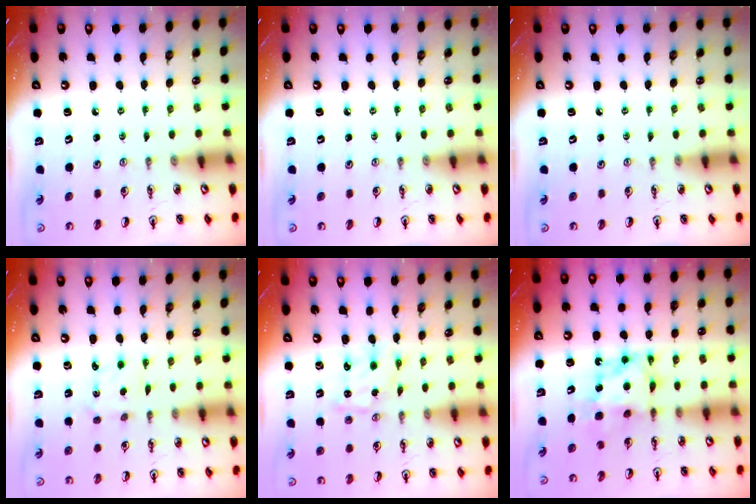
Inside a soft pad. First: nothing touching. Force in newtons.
{"total": 0.0}
{"total": 0.0}
{"total": 2.4, "press": 2.3, "slide": 0.4}
{"total": 1.8, "press": 1.8, "slide": 0.1}
{"total": 7.5, "press": 7.4, "slide": 0.6}